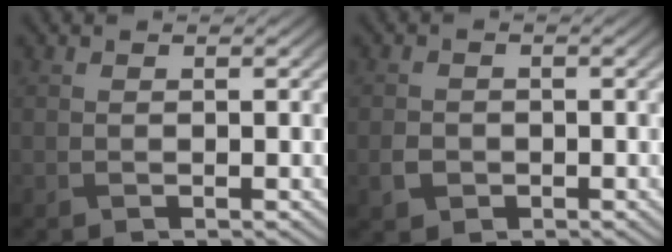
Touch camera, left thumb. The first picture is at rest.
{"total": 1.9, "force": [-0.8, 1.6, 0.8], "torque": [-0.020, -0.004, -0.018]}